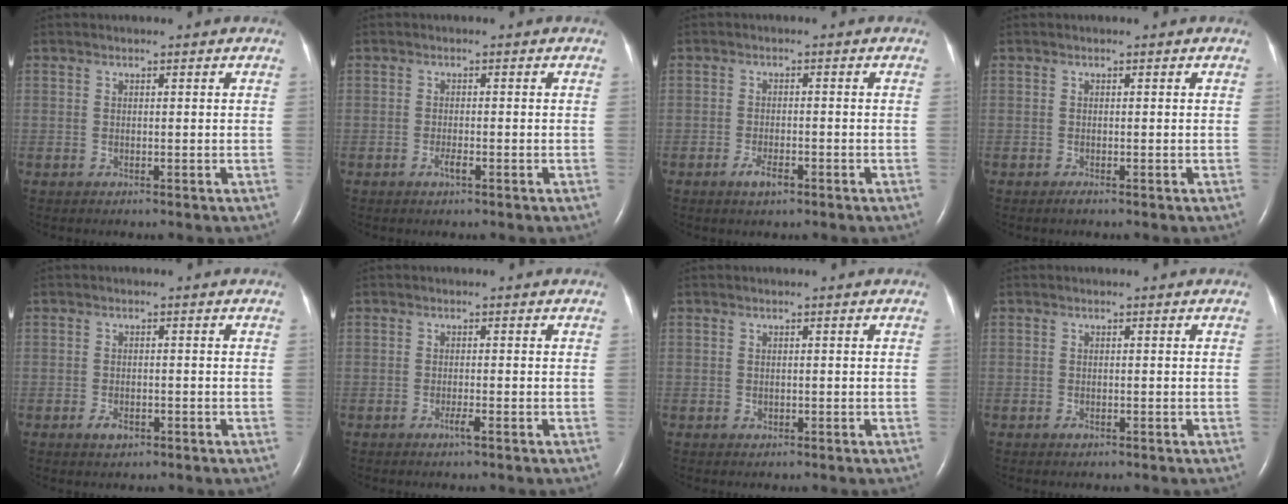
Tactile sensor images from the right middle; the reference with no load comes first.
{"total": 1.4, "force": [-0.8, 0.2, 1.1], "torque": [-0.025, -0.001, -0.014]}
{"total": 2.7, "force": [-1.7, 0.8, 2.0], "torque": [-0.041, 0.000, -0.030]}
{"total": 0.5, "force": [-0.4, 0.0, 0.3], "torque": [-0.007, -0.001, -0.007]}
{"total": 2.1, "force": [-1.2, 1.1, 1.3], "torque": [-0.027, 0.001, -0.017]}
{"total": 1.4, "force": [-0.8, -0.1, 1.1], "torque": [-0.025, -0.002, -0.015]}
{"total": 0.5, "force": [-0.2, 0.4, 0.3], "torque": [-0.006, 0.001, -0.003]}
{"total": 0.7, "force": [-0.4, 0.4, 0.3], "torque": [-0.005, 0.001, -0.005]}